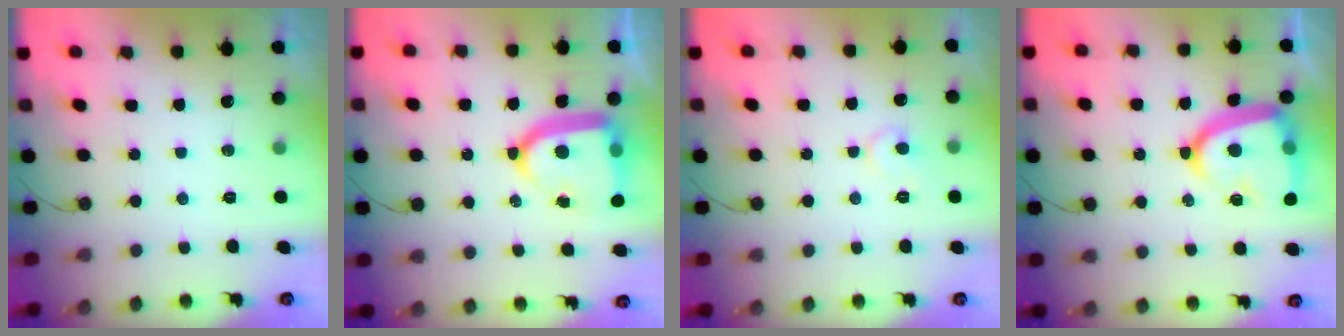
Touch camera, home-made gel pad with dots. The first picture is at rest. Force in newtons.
{"total": 17.1, "press": 17.0, "slide": 1.6}
{"total": 6.9, "press": 6.9, "slide": 0.3}
{"total": 18.0, "press": 17.9, "slide": 1.7}